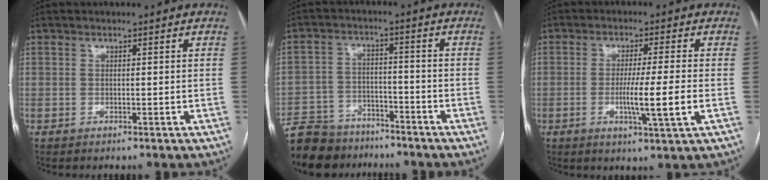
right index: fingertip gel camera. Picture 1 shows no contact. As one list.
[{"total": 11.9, "force": [-10.1, 5.7, 2.9], "torque": [-0.059, 0.014, -0.159]}, {"total": 7.5, "force": [-1.6, -0.9, 7.3], "torque": [-0.126, -0.019, -0.030]}]